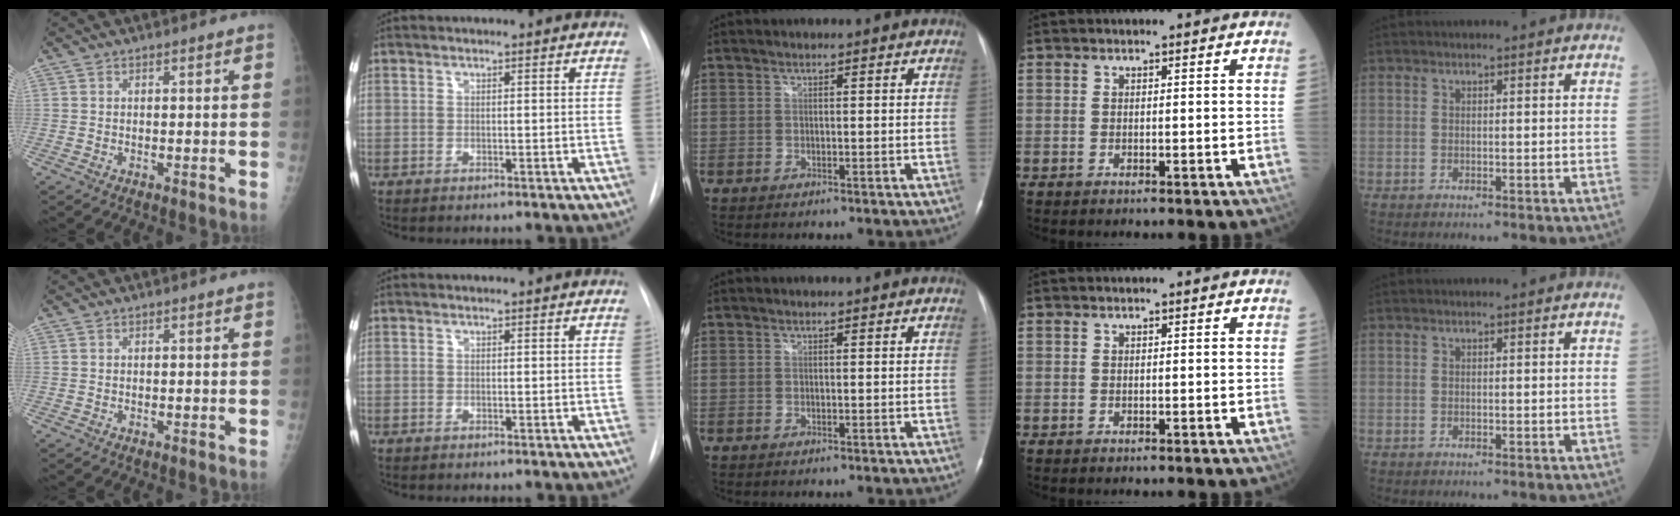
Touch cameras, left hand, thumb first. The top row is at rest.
{}